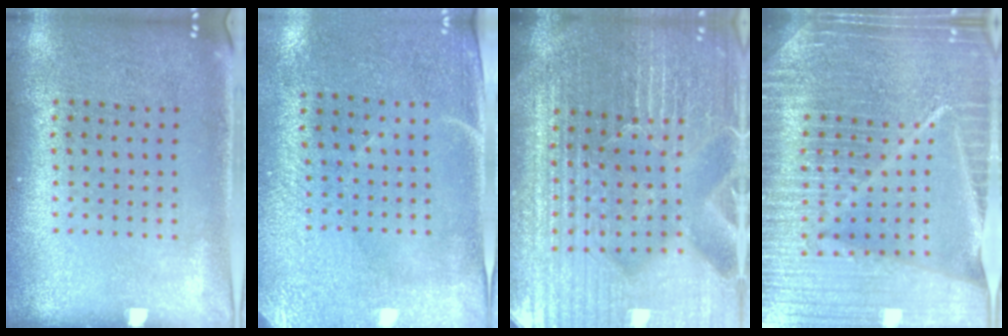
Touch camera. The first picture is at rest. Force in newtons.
{"total": 2.9, "press": 2.5, "slide": 1.4}
{"total": 6.3, "press": 5.6, "slide": 2.8}
{"total": 6.9, "press": 5.9, "slide": 3.6}